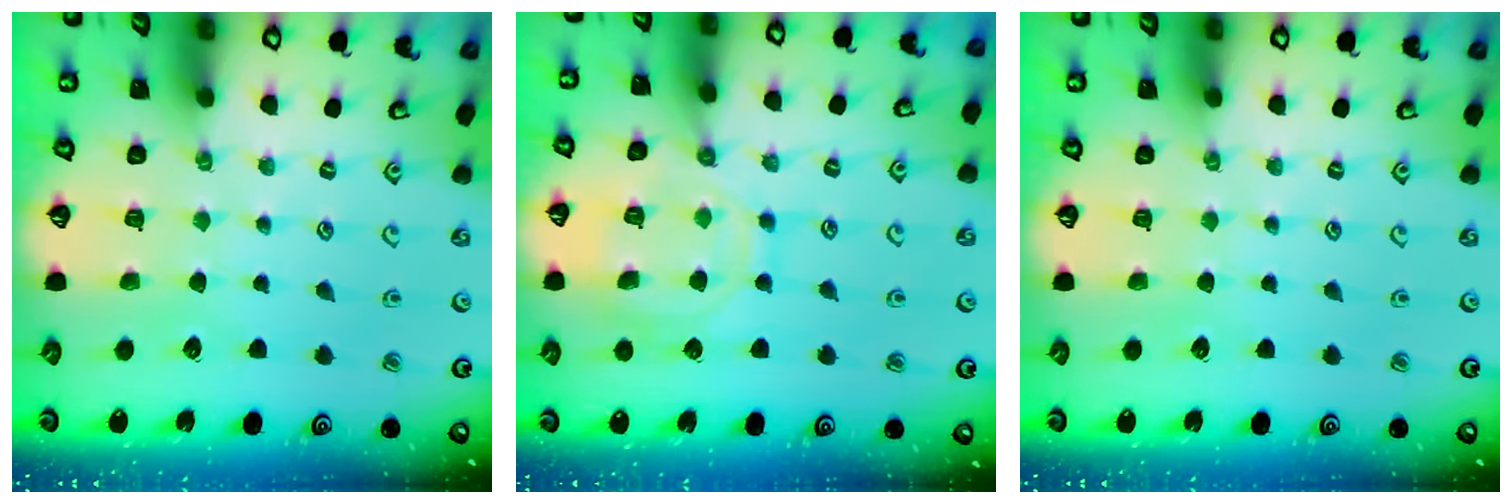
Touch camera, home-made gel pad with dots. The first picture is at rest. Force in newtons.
{"total": 11.2, "press": 11.2, "slide": 1.0}
{"total": 0.0}